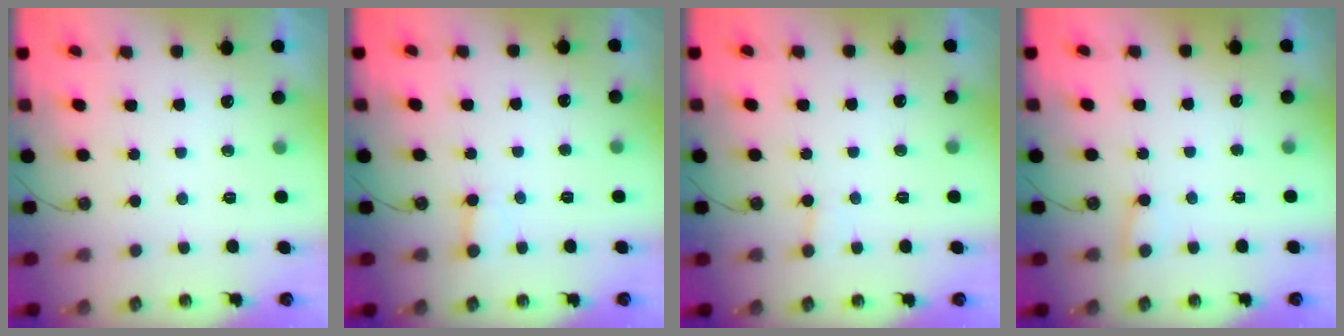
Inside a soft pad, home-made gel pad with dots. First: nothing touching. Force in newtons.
{"total": 2.6, "press": 2.6, "slide": 0.1}
{"total": 4.1, "press": 4.0, "slide": 0.4}
{"total": 3.9, "press": 3.9, "slide": 0.4}